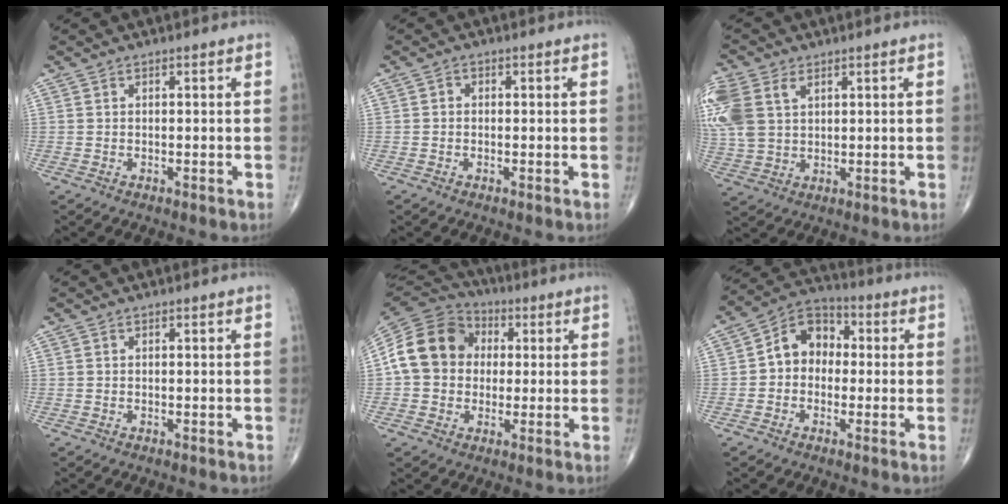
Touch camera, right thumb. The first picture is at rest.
{"total": 1.0, "force": [-0.1, 0.9, 0.5], "torque": [-0.001, 0.003, -0.007]}
{"total": 14.9, "force": [5.1, 10.4, 9.4], "torque": [-0.253, 0.011, 0.105]}
{"total": 0.0}
{"total": 15.2, "force": [1.5, 12.7, 8.1], "torque": [-0.140, 0.031, 0.022]}
{"total": 9.2, "force": [0.1, 7.3, 5.6], "torque": [-0.061, 0.035, -0.014]}